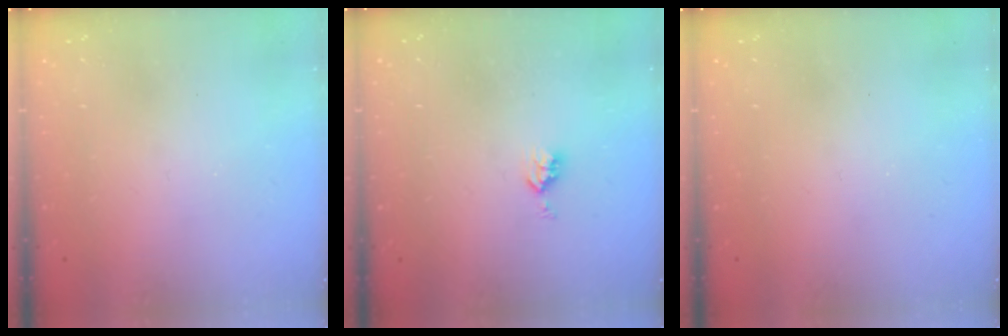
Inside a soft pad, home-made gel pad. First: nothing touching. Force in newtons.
{"total": 4.4, "press": 4.3, "slide": 0.6}
{"total": 0.0}